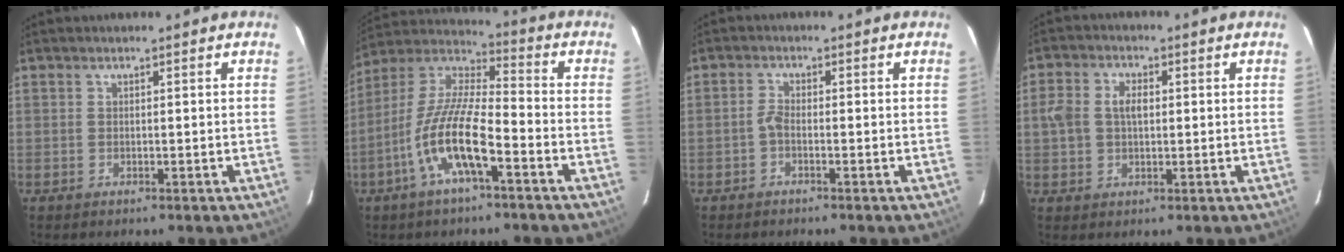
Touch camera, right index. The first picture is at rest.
{"total": 13.8, "force": [-6.2, 3.1, 11.9], "torque": [-0.241, -0.004, -0.123]}
{"total": 1.5, "force": [-1.0, 0.5, 1.0], "torque": [-0.027, 0.005, -0.022]}
{"total": 5.8, "force": [0.4, 4.0, 4.2], "torque": [-0.085, 0.014, 0.008]}